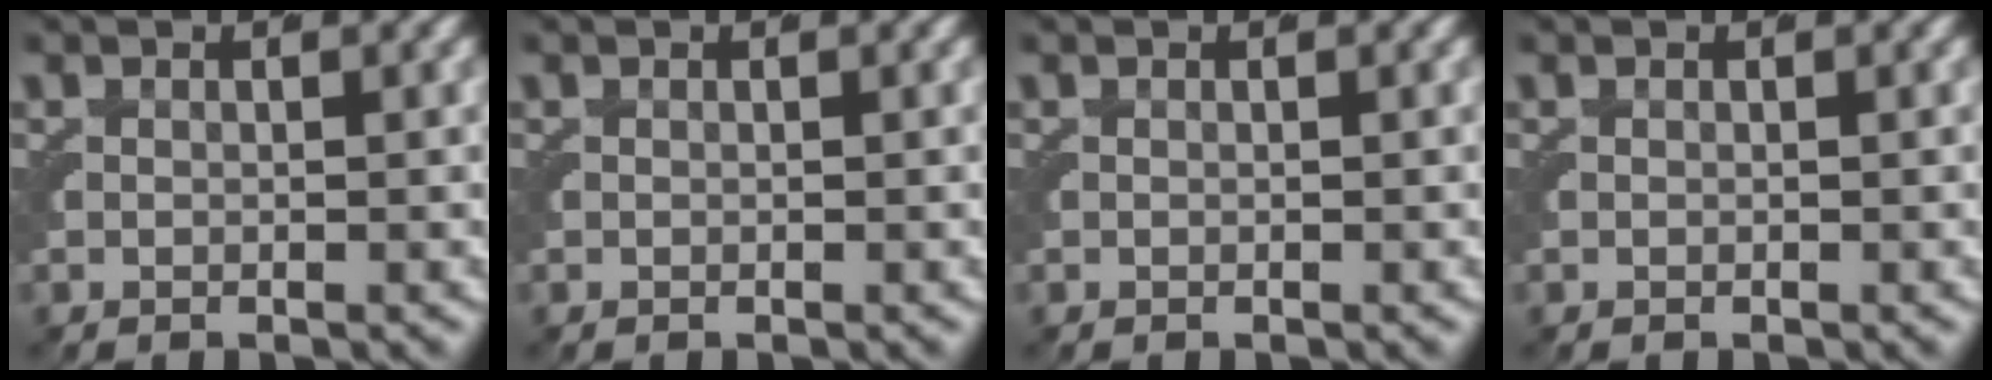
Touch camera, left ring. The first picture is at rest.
{"total": 0.0}
{"total": 0.0}
{"total": 0.0}